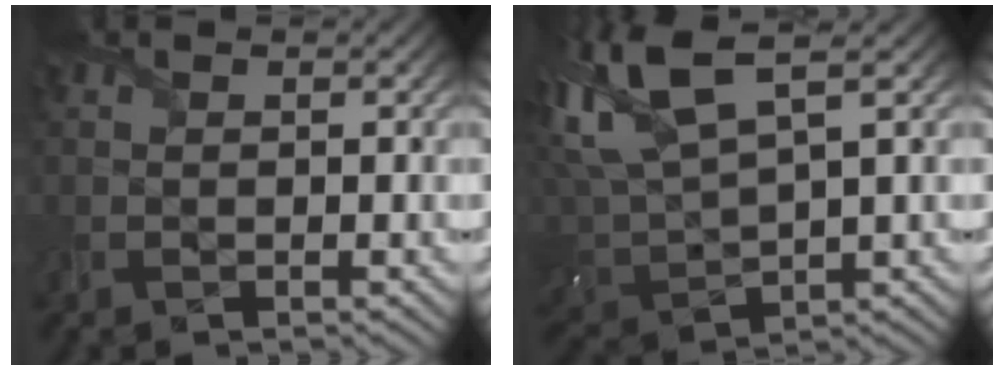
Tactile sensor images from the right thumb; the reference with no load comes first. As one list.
[{"total": 11.1, "force": [5.8, 4.4, 8.3], "torque": [-0.223, 0.020, 0.112]}]